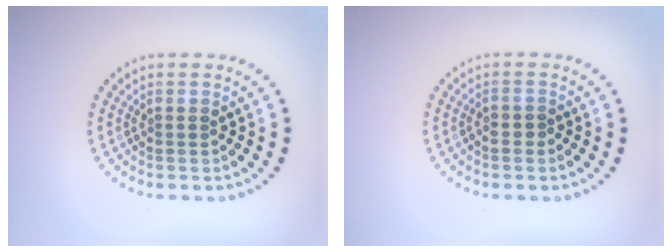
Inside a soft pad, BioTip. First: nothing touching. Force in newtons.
{"total": 0.6, "press": 0.4, "slide": 0.3}